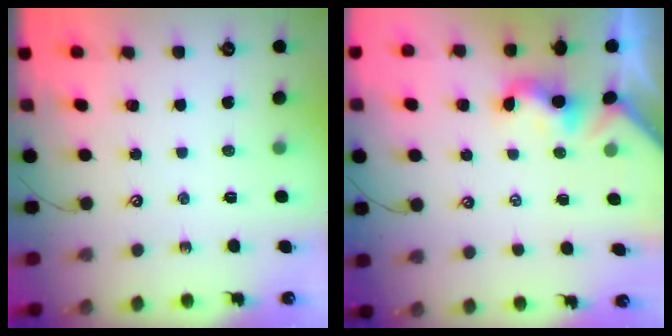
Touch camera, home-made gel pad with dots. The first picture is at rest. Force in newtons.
{"total": 1.9, "press": 1.8, "slide": 0.5}